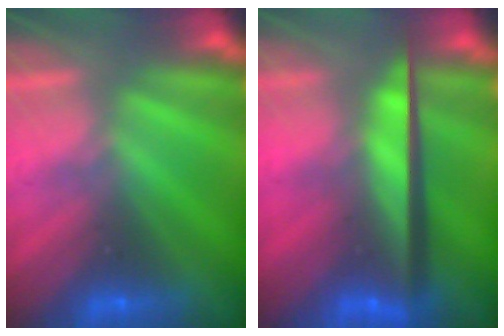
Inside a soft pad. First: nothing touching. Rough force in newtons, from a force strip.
{"total": 9.6}